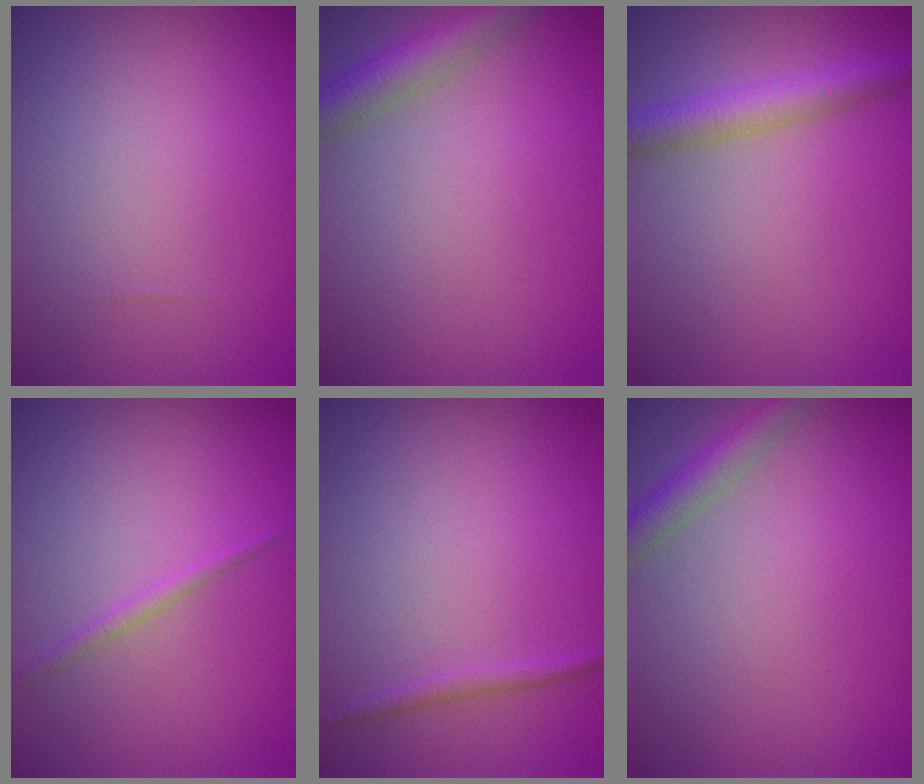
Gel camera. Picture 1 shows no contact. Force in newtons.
{"total": 3.5, "press": 3.5, "slide": 0.1}
{"total": 3.6, "press": 3.6, "slide": 0.1}
{"total": 0.9, "press": 0.9, "slide": 0.0}
{"total": 0.9, "press": 0.9, "slide": 0.1}
{"total": 2.3, "press": 2.3, "slide": 0.1}